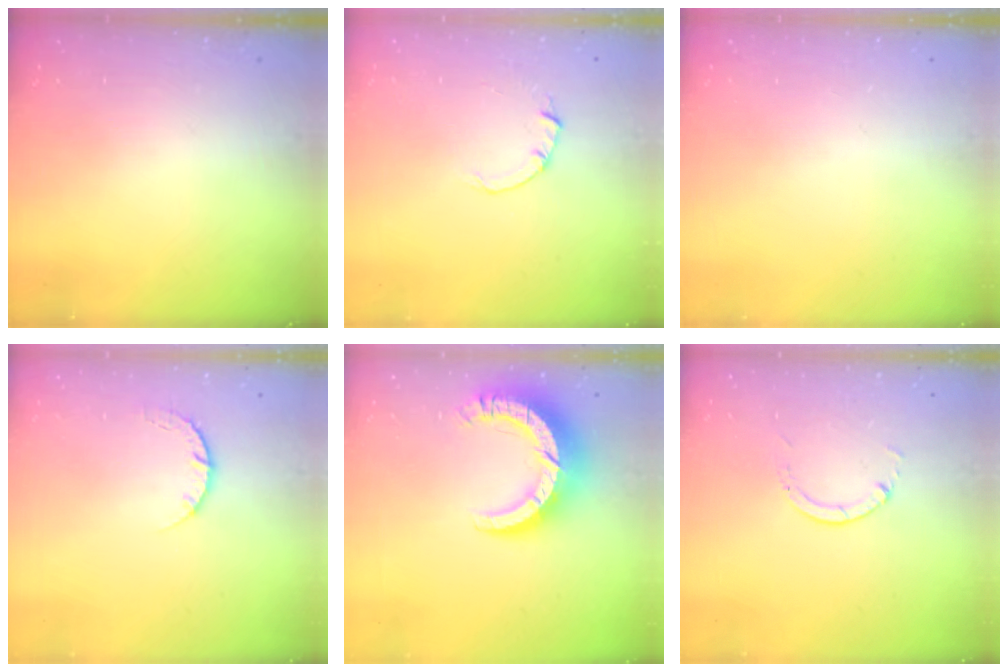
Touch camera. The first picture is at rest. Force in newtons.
{"total": 2.0, "press": 2.0, "slide": 0.3}
{"total": 0.0}
{"total": 4.8, "press": 4.8, "slide": 0.6}
{"total": 11.5, "press": 11.5, "slide": 1.0}
{"total": 1.3, "press": 1.3, "slide": 0.2}